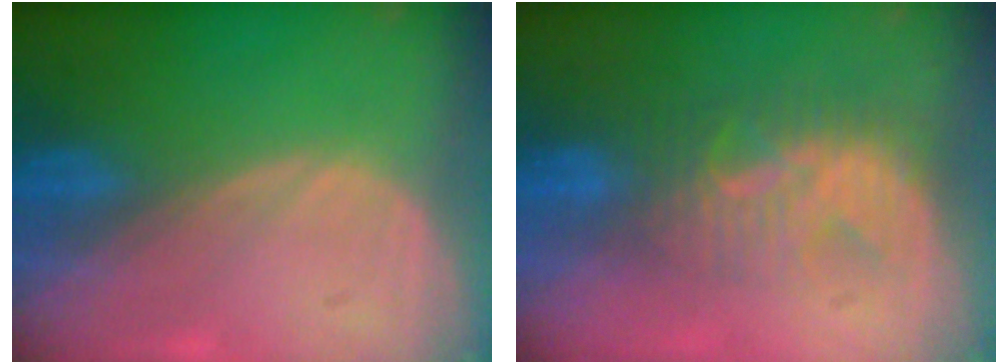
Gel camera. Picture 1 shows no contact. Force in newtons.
{"total": 7.7, "press": 7.2, "slide": 2.6}